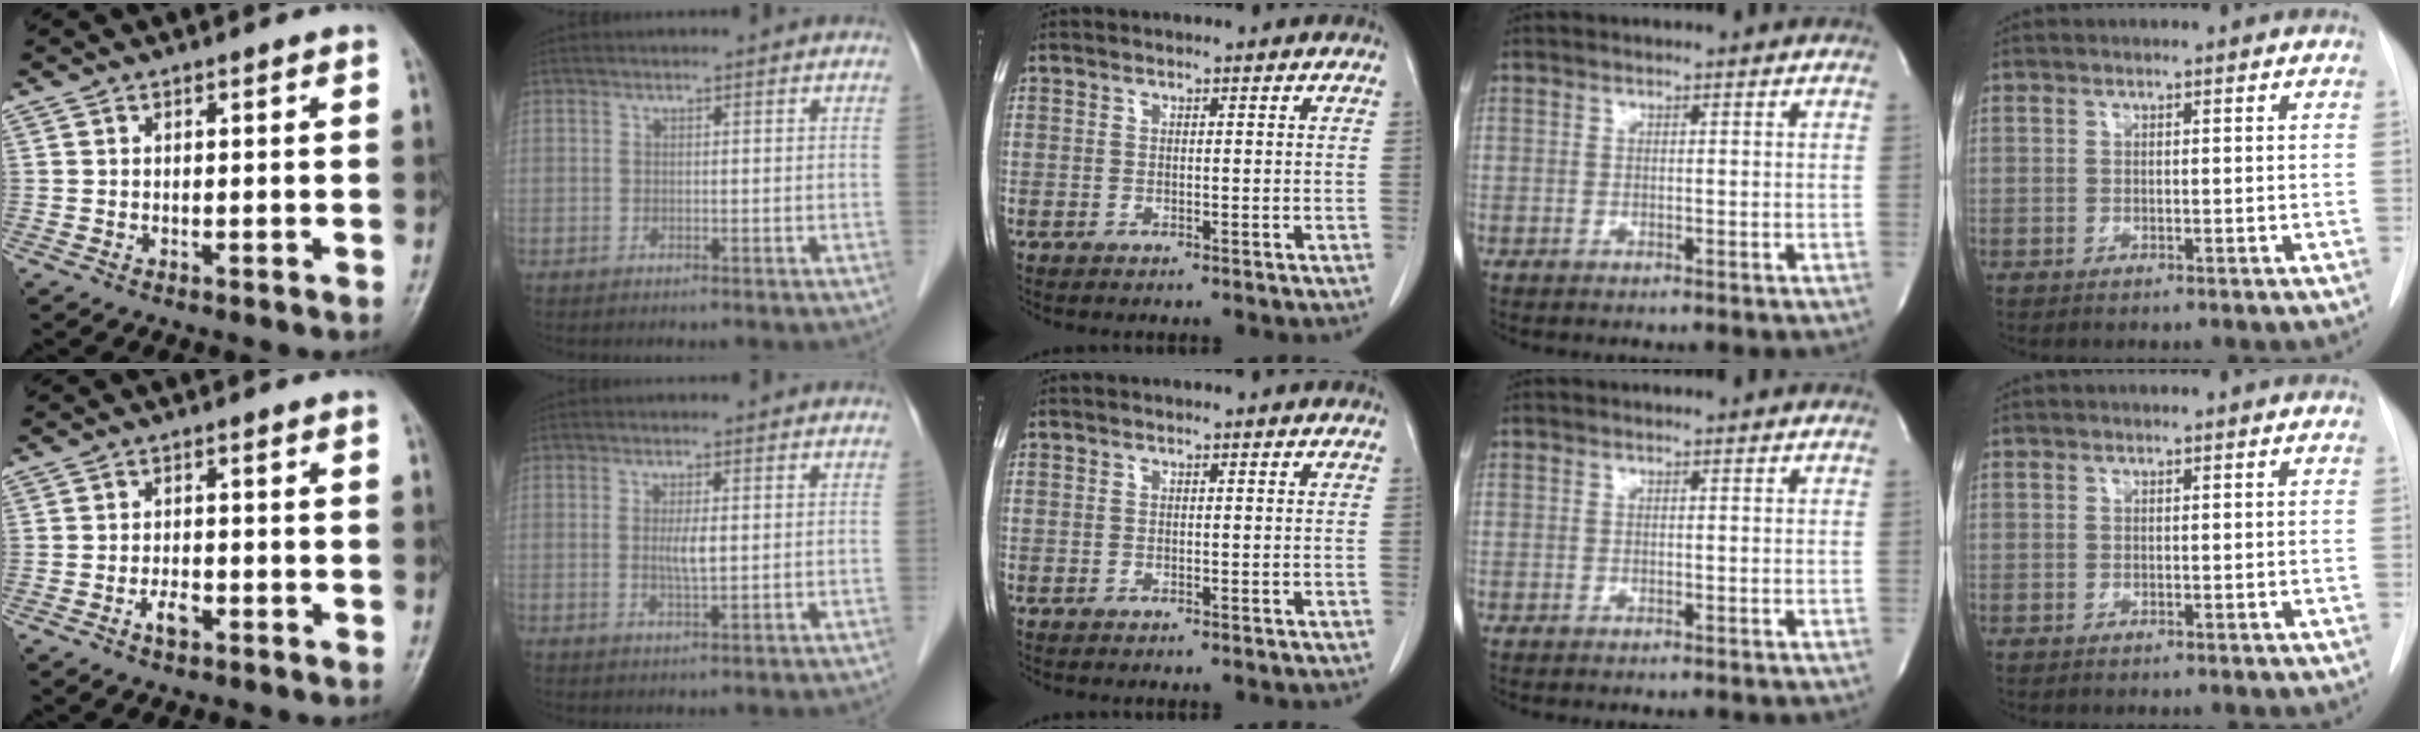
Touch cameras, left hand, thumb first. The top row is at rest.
{"thumb": {"total": 2.9, "force": [-1.5, 1.4, 2.1], "torque": [-0.036, 0.010, -0.026]}, "index": {"total": 2.6, "force": [0.2, 0.4, 2.6], "torque": [-0.052, -0.003, 0.005]}}